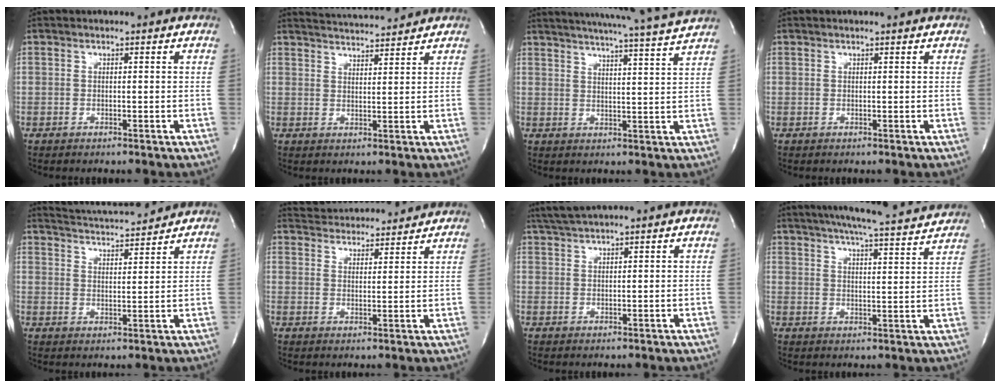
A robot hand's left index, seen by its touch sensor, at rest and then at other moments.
{"total": 7.8, "force": [7.5, 0.3, 2.0], "torque": [-0.045, 0.012, 0.115]}
{"total": 17.0, "force": [15.7, -2.0, 6.4], "torque": [-0.113, -0.039, 0.206]}
{"total": 1.6, "force": [1.5, -0.2, 0.6], "torque": [-0.009, 0.007, 0.019]}
{"total": 9.8, "force": [9.4, 0.6, 2.6], "torque": [-0.060, 0.011, 0.147]}
{"total": 11.8, "force": [11.3, 1.9, 2.7], "torque": [-0.045, 0.024, 0.163]}
{"total": 3.6, "force": [3.2, -0.9, 1.4], "torque": [-0.032, 0.014, 0.065]}
{"total": 18.2, "force": [16.6, 0.9, 7.5], "torque": [-0.124, 0.005, 0.220]}